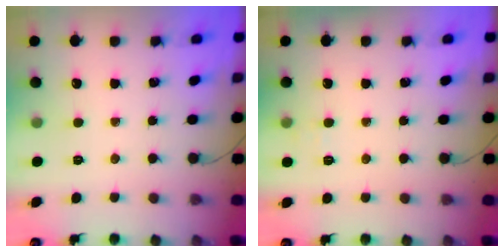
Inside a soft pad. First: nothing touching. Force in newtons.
{"total": 4.1, "press": 3.9, "slide": 1.2}